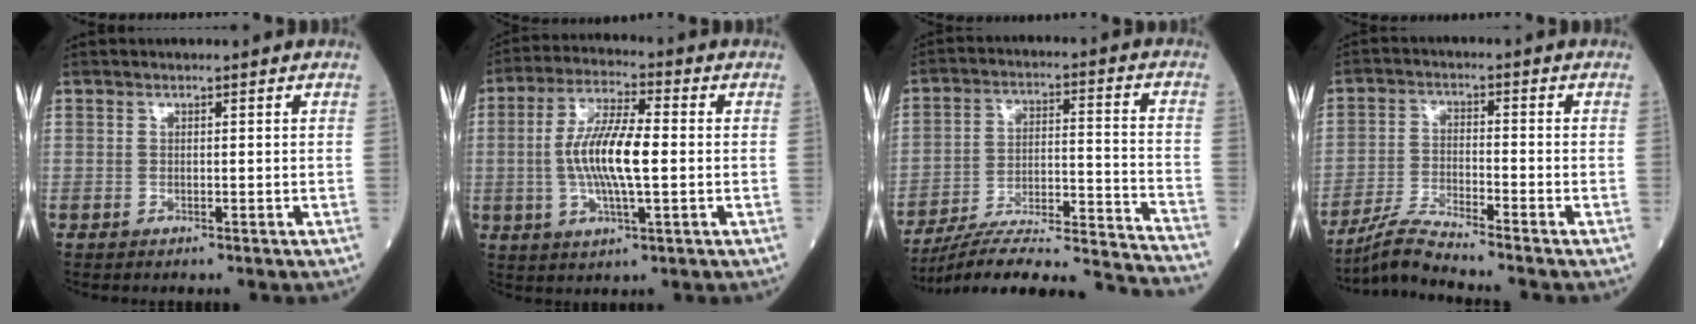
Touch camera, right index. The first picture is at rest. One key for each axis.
{"total": 10.9, "fx": -0.5, "fy": 2.2, "fz": 10.7, "tx": -0.211, "ty": 0.003, "tz": -0.012}
{"total": 24.5, "fx": -23.0, "fy": -0.4, "fz": 8.5, "tx": -0.087, "ty": -0.008, "tz": -0.332}
{"total": 6.0, "fx": -5.5, "fy": -1.7, "fz": 1.7, "tx": -0.045, "ty": -0.024, "tz": -0.106}